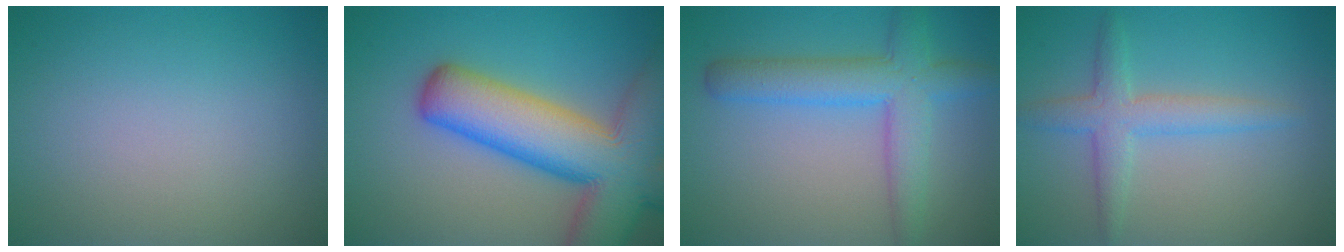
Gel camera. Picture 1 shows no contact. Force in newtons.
{"total": 13.4, "press": 13.4, "slide": 0.9}
{"total": 5.5, "press": 5.5, "slide": 0.2}
{"total": 3.2, "press": 3.2, "slide": 0.1}